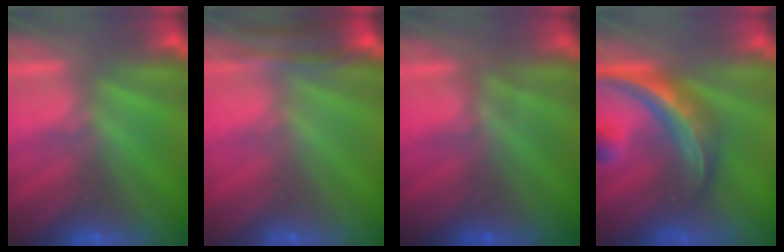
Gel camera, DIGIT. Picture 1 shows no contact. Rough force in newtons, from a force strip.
{"total": 4.4}
{"total": 1.1}
{"total": 9.4}